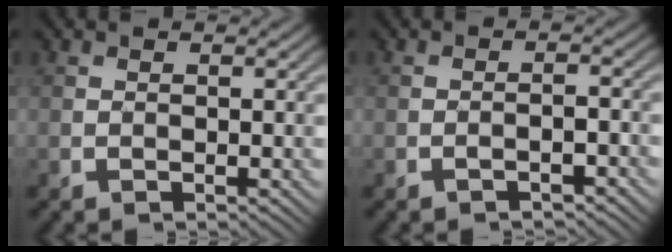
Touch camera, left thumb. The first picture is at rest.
{"total": 1.8, "force": [-1.3, 0.4, 1.2], "torque": [-0.021, 0.006, -0.023]}